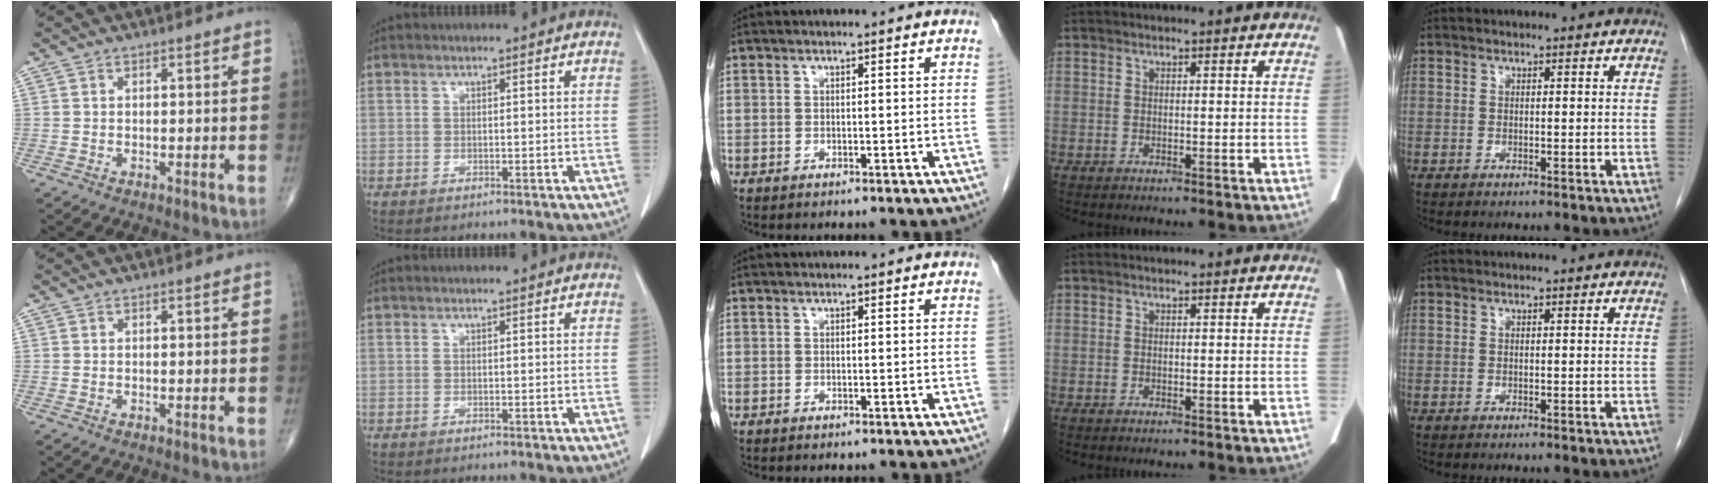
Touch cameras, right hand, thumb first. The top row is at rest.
{}